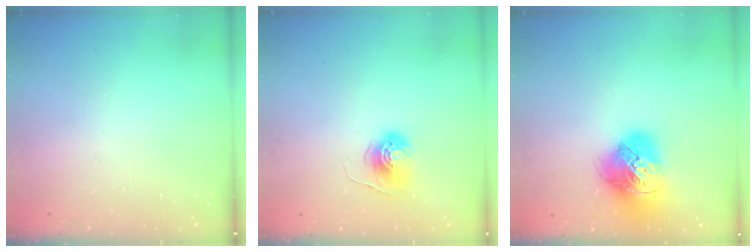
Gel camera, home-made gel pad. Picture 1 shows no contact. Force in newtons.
{"total": 6.7, "press": 6.7, "slide": 0.3}
{"total": 19.2, "press": 19.1, "slide": 2.2}